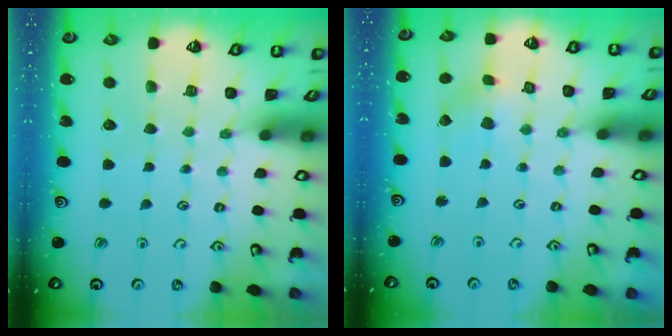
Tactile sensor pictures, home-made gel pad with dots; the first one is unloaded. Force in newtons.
{"total": 2.1, "press": 2.1, "slide": 0.2}